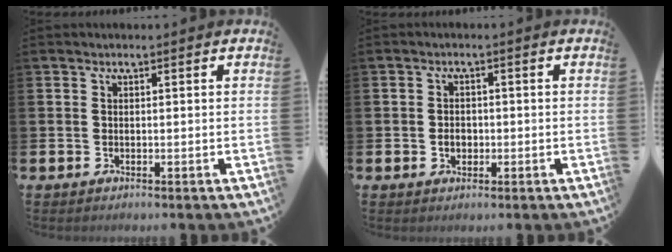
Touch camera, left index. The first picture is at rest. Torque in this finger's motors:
{"motor_torque": [0.10, 0.00, 0.00, 0.04]}